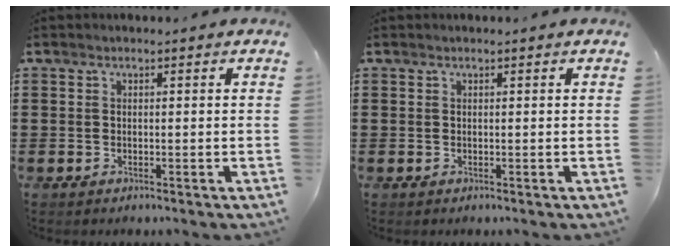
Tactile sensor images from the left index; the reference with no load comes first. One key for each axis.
{"total": 0.0}